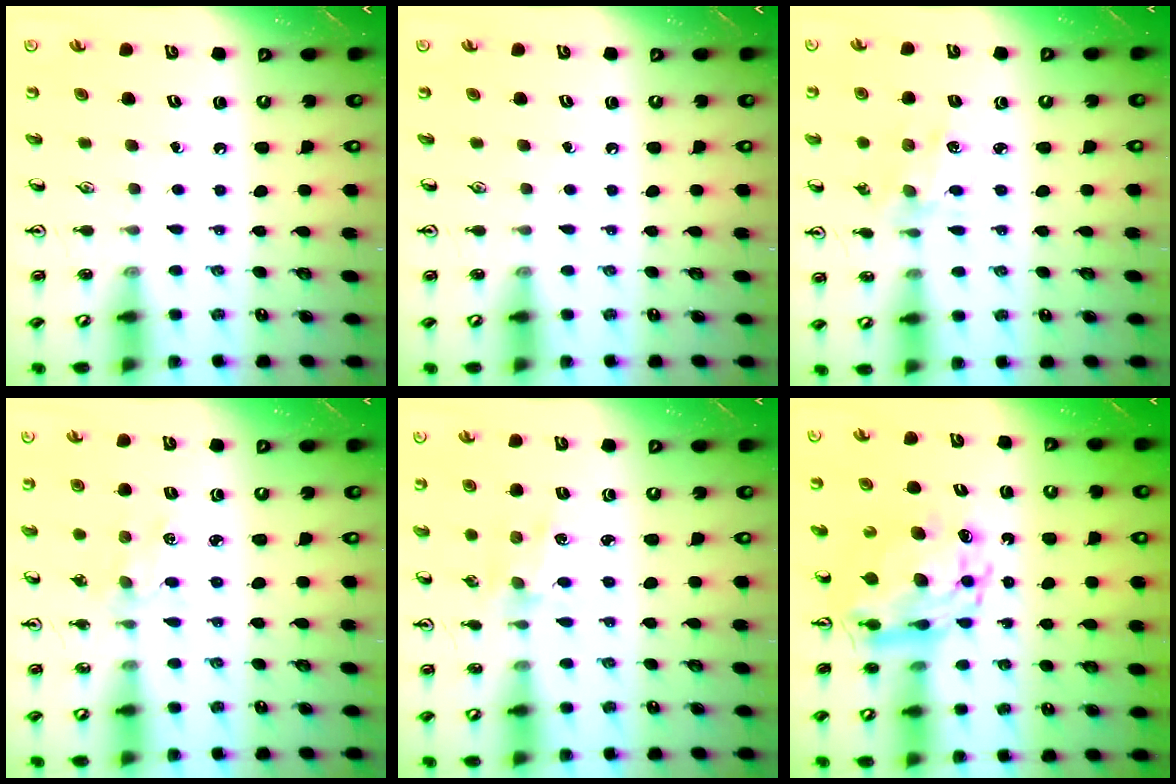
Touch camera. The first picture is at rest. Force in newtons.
{"total": 0.0}
{"total": 1.6, "press": 1.6, "slide": 0.2}
{"total": 1.9, "press": 1.9, "slide": 0.3}
{"total": 1.2, "press": 1.2, "slide": 0.2}
{"total": 12.0, "press": 12.0, "slide": 1.1}